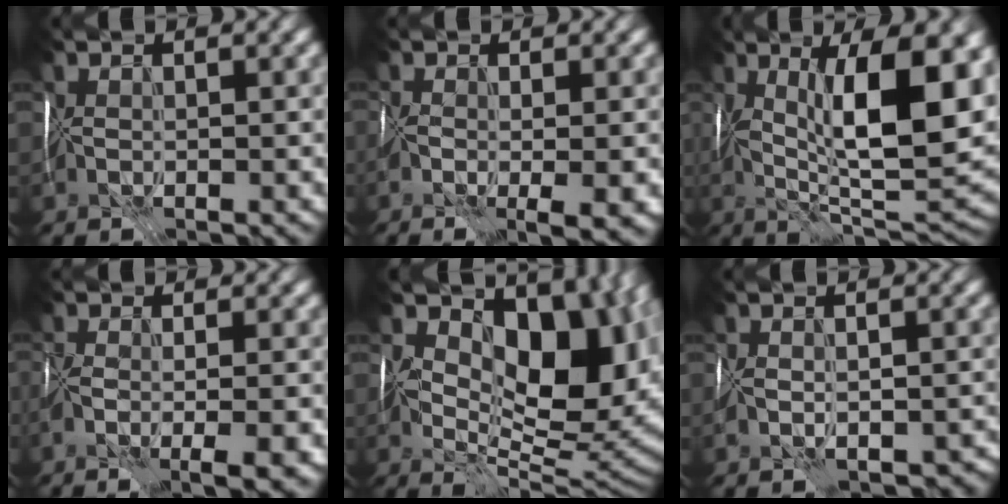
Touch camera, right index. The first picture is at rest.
{"total": 5.0, "force": [-1.7, 1.8, 4.3], "torque": [-0.073, -0.016, -0.020]}
{"total": 13.9, "force": [2.2, 4.4, 12.9], "torque": [-0.200, -0.001, 0.034]}
{"total": 6.9, "force": [-3.0, 2.5, 5.7], "torque": [-0.080, -0.008, -0.041]}
{"total": 15.6, "force": [4.1, 9.1, 12.0], "torque": [-0.150, -0.002, 0.078]}
{"total": 5.5, "force": [-3.7, 2.9, 2.9], "torque": [-0.039, -0.008, -0.055]}